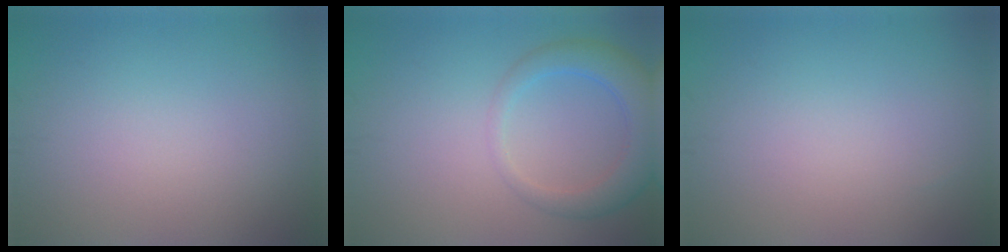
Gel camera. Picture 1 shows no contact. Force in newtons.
{"total": 4.2, "press": 4.2, "slide": 0.4}
{"total": 0.0}